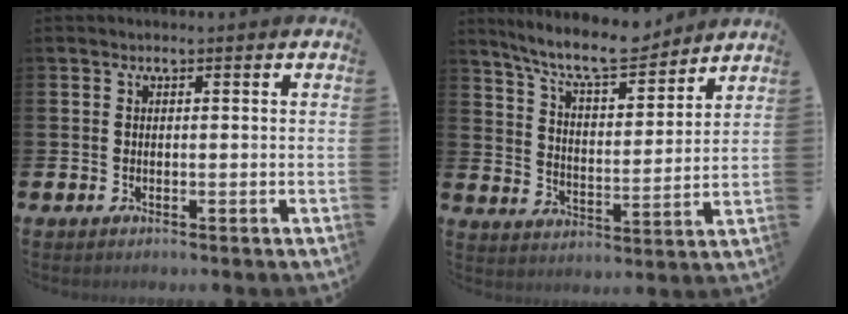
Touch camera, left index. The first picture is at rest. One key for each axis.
{"total": 9.5, "fx": 8.6, "fy": 1.8, "fz": 3.6, "tx": -0.096, "ty": -0.051, "tz": 0.153}